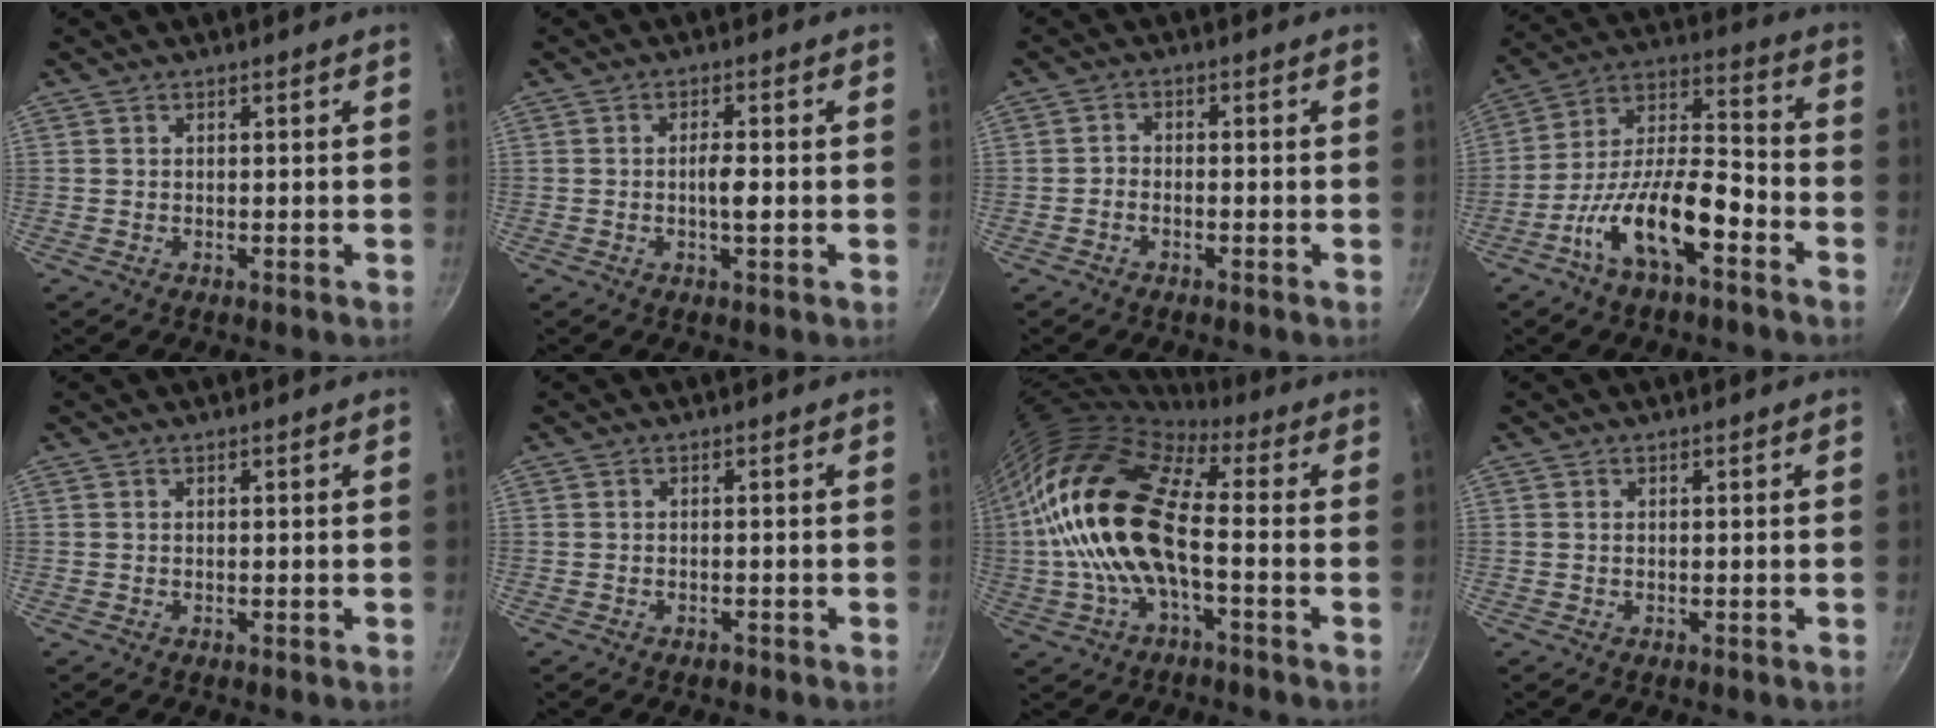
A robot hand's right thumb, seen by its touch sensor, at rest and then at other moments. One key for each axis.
{"total": 3.4, "fx": -0.5, "fy": 0.8, "fz": 3.3, "tx": -0.060, "ty": 0.003, "tz": -0.011}
{"total": 1.7, "fx": -1.2, "fy": 0.9, "fz": 0.8, "tx": -0.017, "ty": 0.013, "tz": -0.025}
{"total": 16.5, "fx": -8.0, "fy": 6.2, "fz": 13.0, "tx": -0.216, "ty": 0.059, "tz": -0.154}
{"total": 0.0}
{"total": 0.8, "fx": -0.6, "fy": 0.4, "fz": 0.3, "tx": -0.009, "ty": 0.007, "tz": -0.007}
{"total": 20.3, "fx": -0.7, "fy": 9.4, "fz": 18.0, "tx": -0.328, "ty": 0.028, "tz": -0.023}
{"total": 0.0}